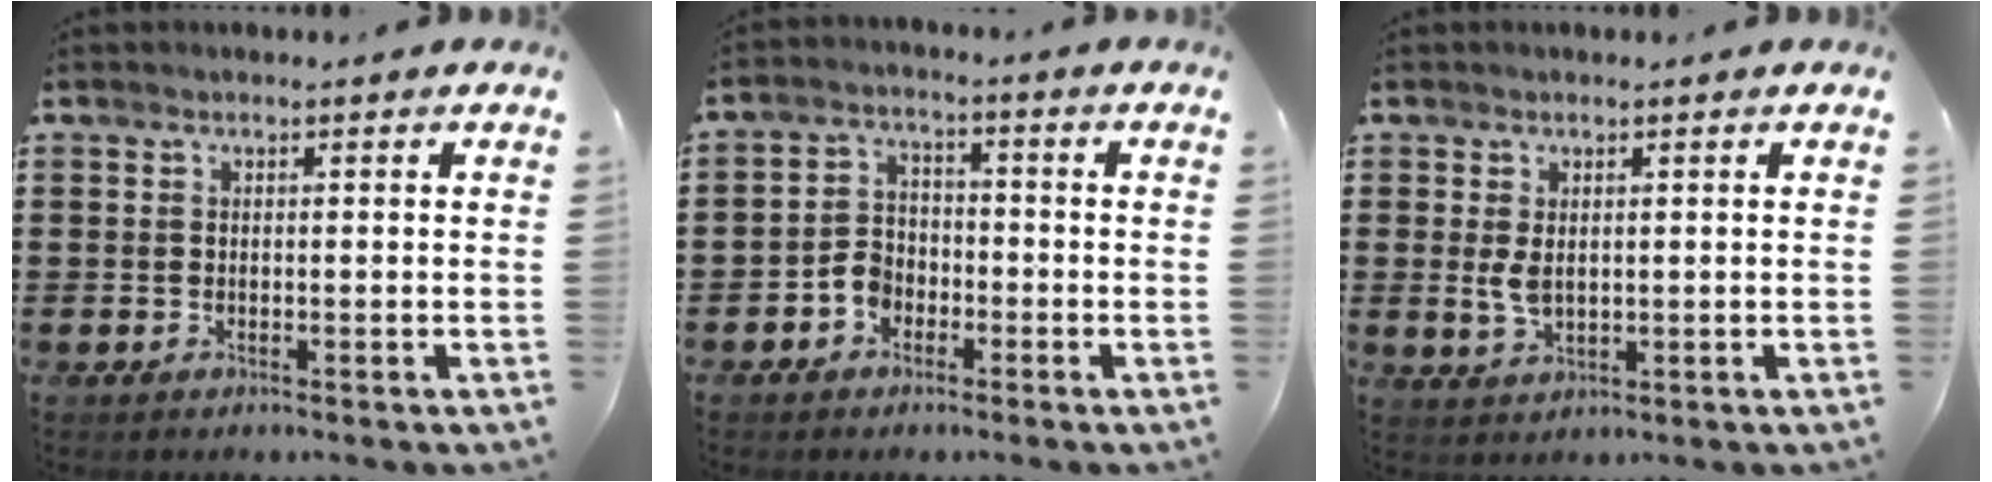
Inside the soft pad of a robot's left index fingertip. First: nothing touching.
{"total": 3.8, "force": [-2.2, 2.7, 1.3], "torque": [-0.033, 0.011, -0.046]}
{"total": 3.2, "force": [0.5, 1.8, 2.6], "torque": [-0.069, -0.003, 0.005]}